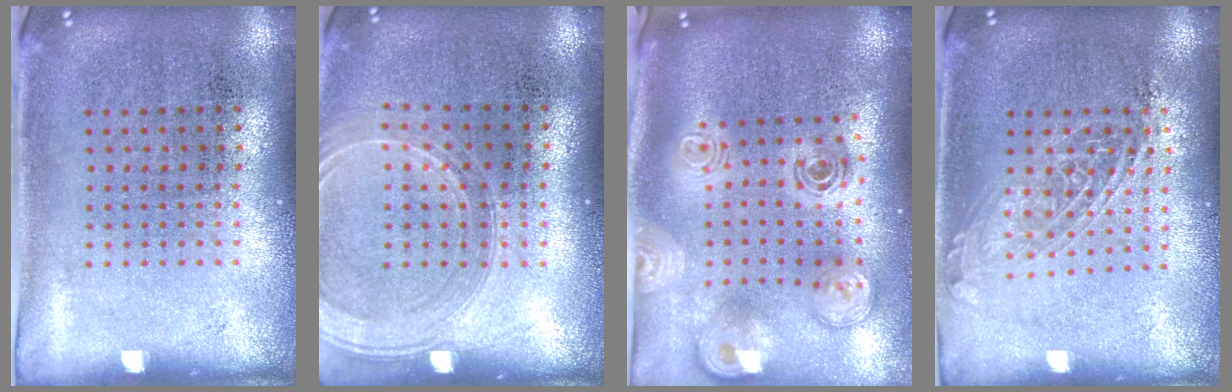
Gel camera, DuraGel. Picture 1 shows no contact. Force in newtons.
{"total": 1.6, "press": 1.6, "slide": 0.3}
{"total": 2.8, "press": 2.1, "slide": 1.9}
{"total": 1.6, "press": 1.3, "slide": 0.9}